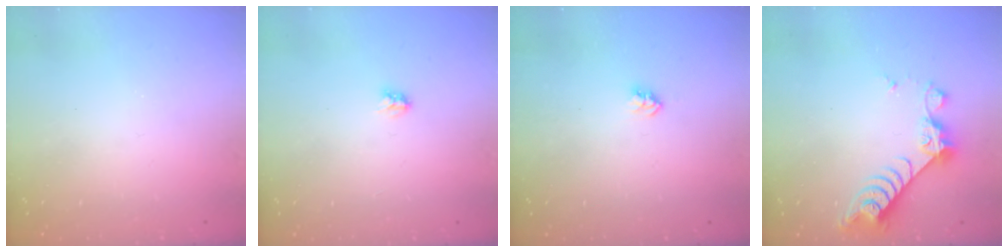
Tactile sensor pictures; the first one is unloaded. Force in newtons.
{"total": 2.9, "press": 2.9, "slide": 0.3}
{"total": 2.7, "press": 2.7, "slide": 0.4}
{"total": 8.1, "press": 8.1, "slide": 0.7}